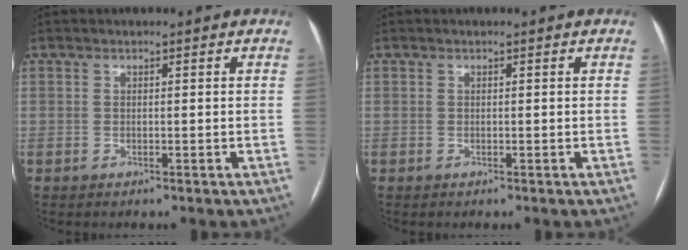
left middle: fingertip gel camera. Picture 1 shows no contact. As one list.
[{"total": 0.0}]